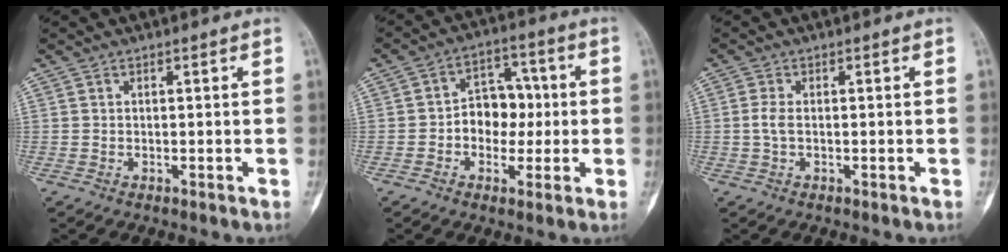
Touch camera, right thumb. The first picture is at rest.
{"total": 9.2, "force": [-0.5, 7.0, 6.0], "torque": [-0.044, 0.030, -0.016]}
{"total": 2.1, "force": [-0.1, 1.0, 1.8], "torque": [-0.045, 0.001, -0.004]}